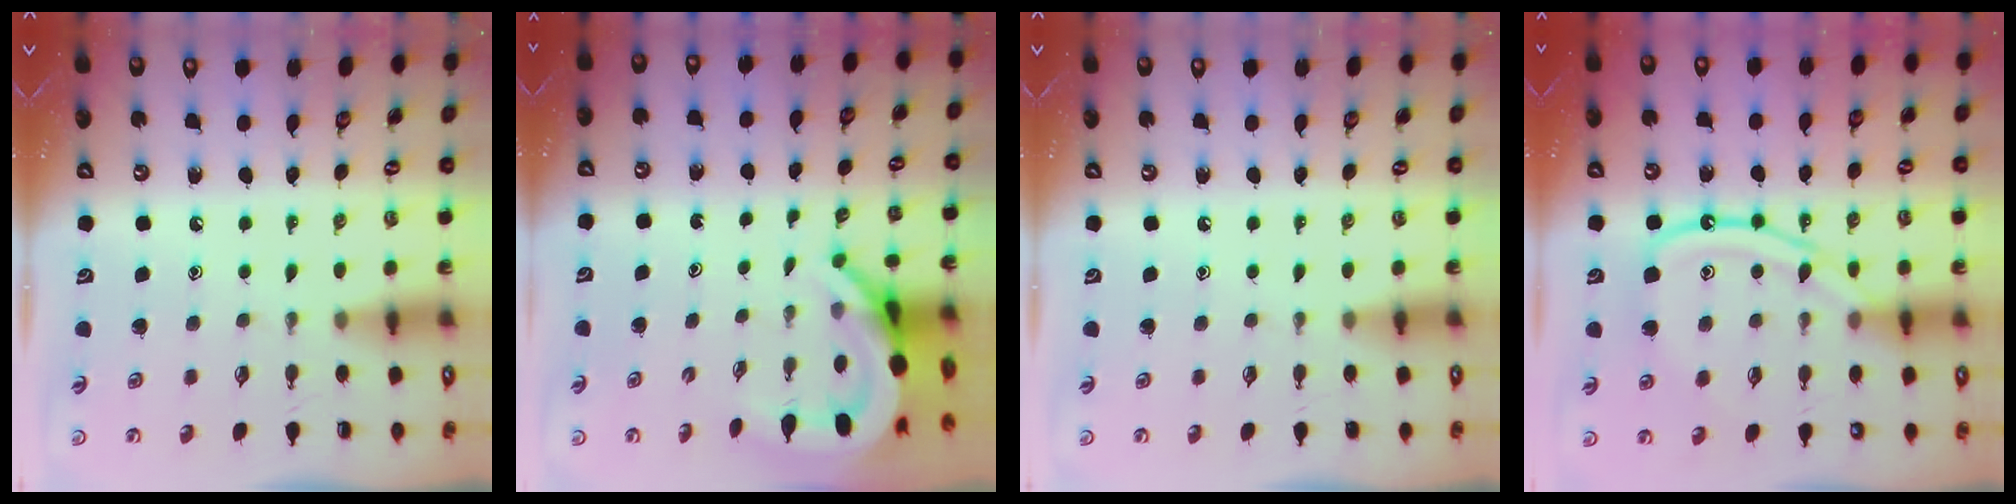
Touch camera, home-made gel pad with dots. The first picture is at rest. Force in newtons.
{"total": 7.5, "press": 7.5, "slide": 0.7}
{"total": 0.0}
{"total": 12.0, "press": 11.9, "slide": 1.3}